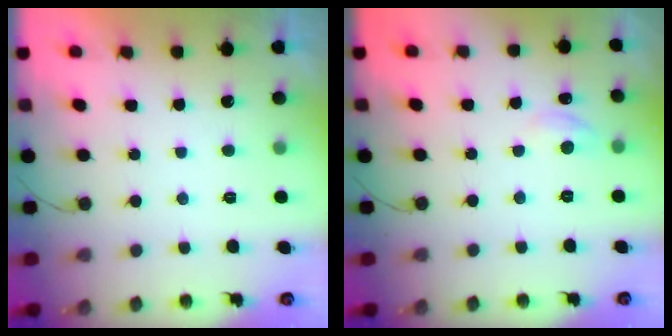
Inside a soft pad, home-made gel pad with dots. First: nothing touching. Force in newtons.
{"total": 5.5, "press": 5.4, "slide": 0.8}